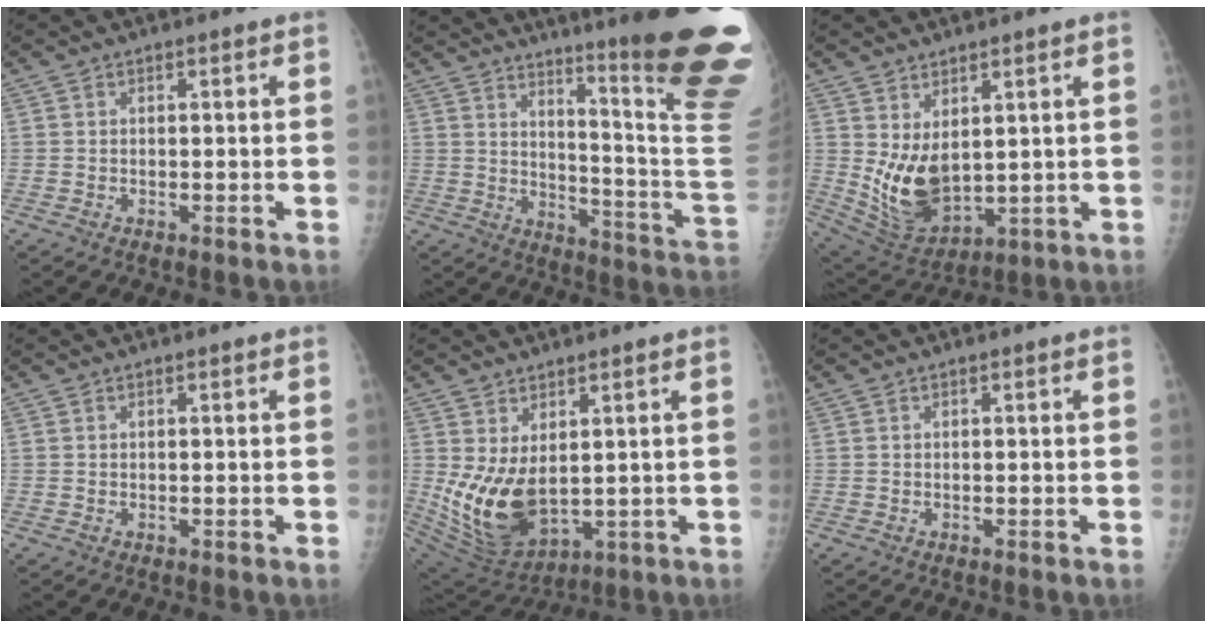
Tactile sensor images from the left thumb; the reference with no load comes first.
{"total": 27.2, "force": [18.4, 1.4, 19.9], "torque": [-0.205, -0.145, 0.245]}
{"total": 10.0, "force": [2.1, 5.8, 7.8], "torque": [-0.123, -0.032, 0.063]}
{"total": 0.0}
{"total": 12.1, "force": [1.4, 7.0, 9.8], "torque": [-0.170, -0.029, 0.053]}
{"total": 0.0}